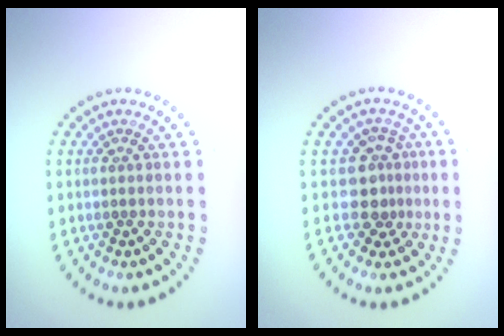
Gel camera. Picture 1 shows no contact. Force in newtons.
{"total": 2.6, "press": 1.9, "slide": 1.8}